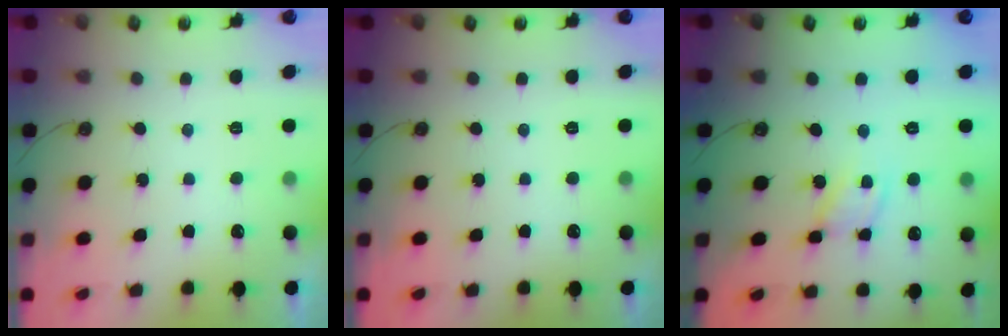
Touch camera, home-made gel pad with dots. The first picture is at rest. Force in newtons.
{"total": 0.0}
{"total": 8.0, "press": 8.0, "slide": 0.4}